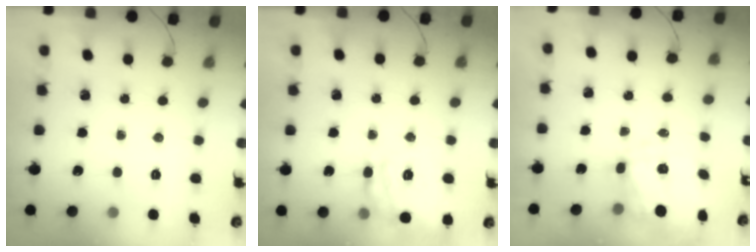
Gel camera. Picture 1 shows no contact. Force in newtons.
{"total": 16.9, "press": 16.8, "slide": 1.5}
{"total": 9.6, "press": 9.4, "slide": 1.9}